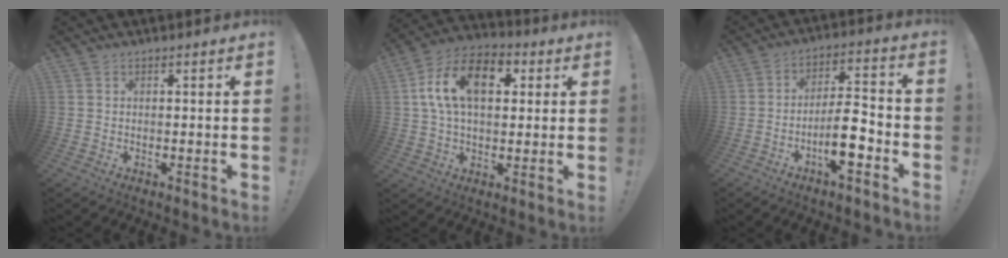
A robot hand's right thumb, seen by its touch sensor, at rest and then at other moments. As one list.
[{"total": 16.3, "force": [4.5, 9.7, 12.3], "torque": [-0.223, 0.009, 0.077]}, {"total": 11.6, "force": [-4.9, 3.7, 9.9], "torque": [-0.167, 0.022, -0.086]}]